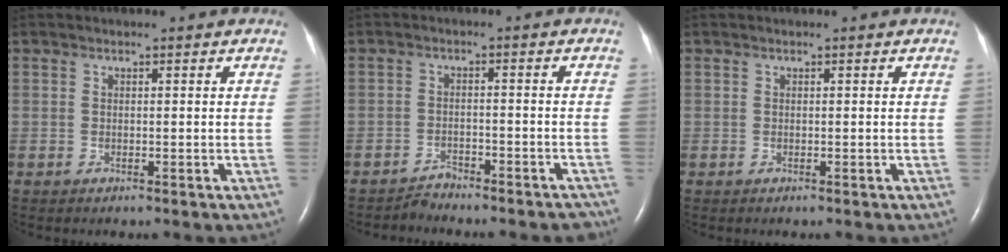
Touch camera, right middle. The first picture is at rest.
{"total": 4.2, "force": [-4.1, 0.9, -0.1], "torque": [0.016, 0.004, -0.063]}
{"total": 0.0}